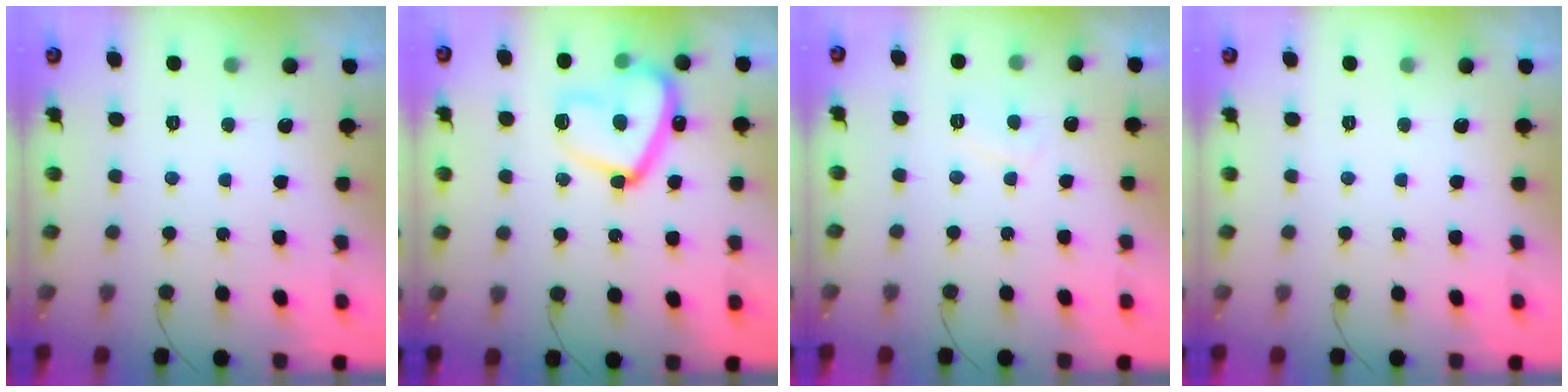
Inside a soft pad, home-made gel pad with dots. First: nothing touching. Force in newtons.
{"total": 16.0, "press": 15.9, "slide": 1.2}
{"total": 3.0, "press": 3.0, "slide": 0.5}
{"total": 0.0}